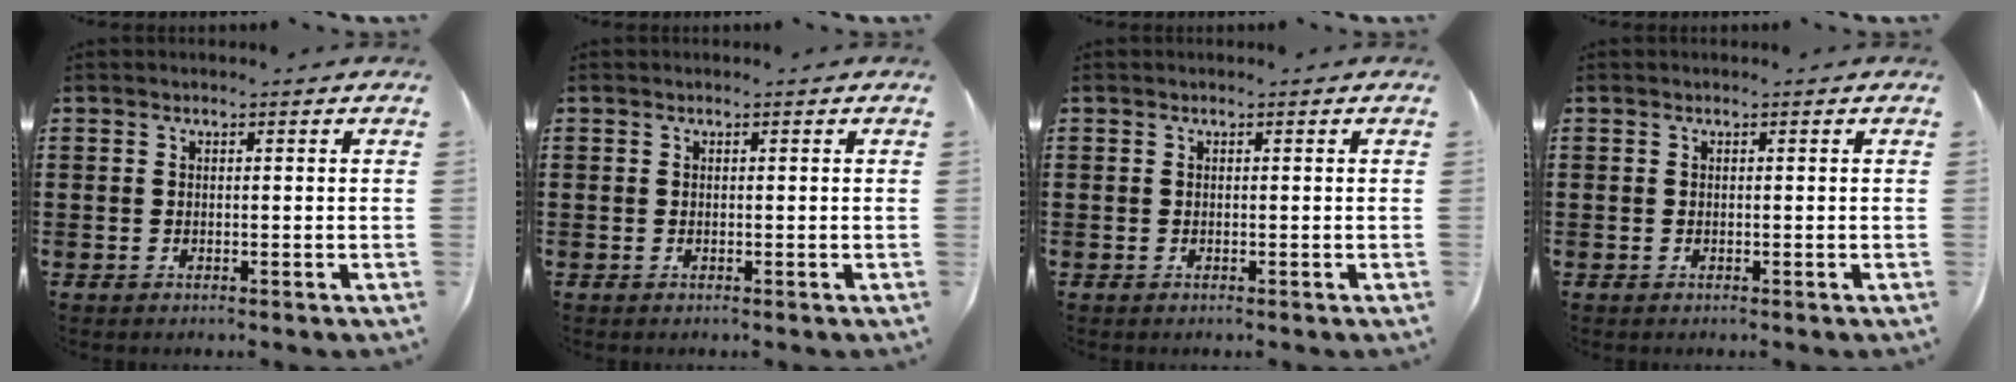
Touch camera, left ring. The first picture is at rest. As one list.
[{"total": 0.0}, {"total": 0.0}, {"total": 0.0}]